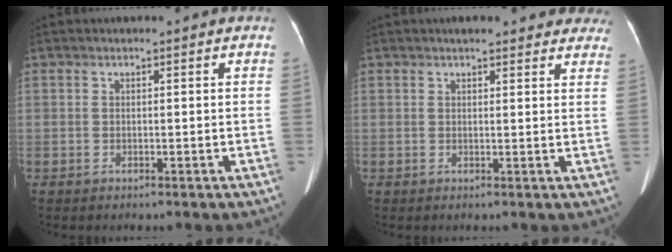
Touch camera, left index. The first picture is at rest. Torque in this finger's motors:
{"motor_torque": [0.44, -0.56, 0.20, 0.06]}